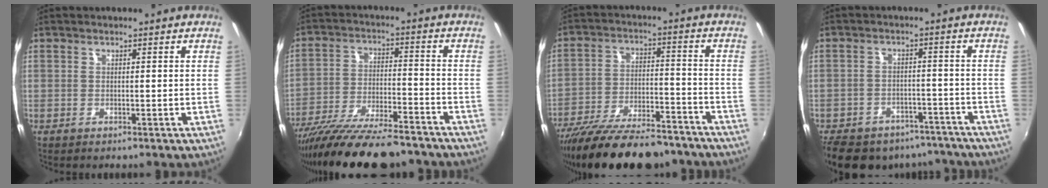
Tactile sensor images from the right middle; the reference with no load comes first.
{"total": 20.4, "force": [-17.2, 3.9, 10.2], "torque": [-0.195, -0.046, -0.273]}
{"total": 22.0, "force": [-18.3, 6.1, 10.6], "torque": [-0.196, -0.030, -0.273]}
{"total": 20.2, "force": [-15.9, 10.0, 7.6], "torque": [-0.177, 0.018, -0.201]}